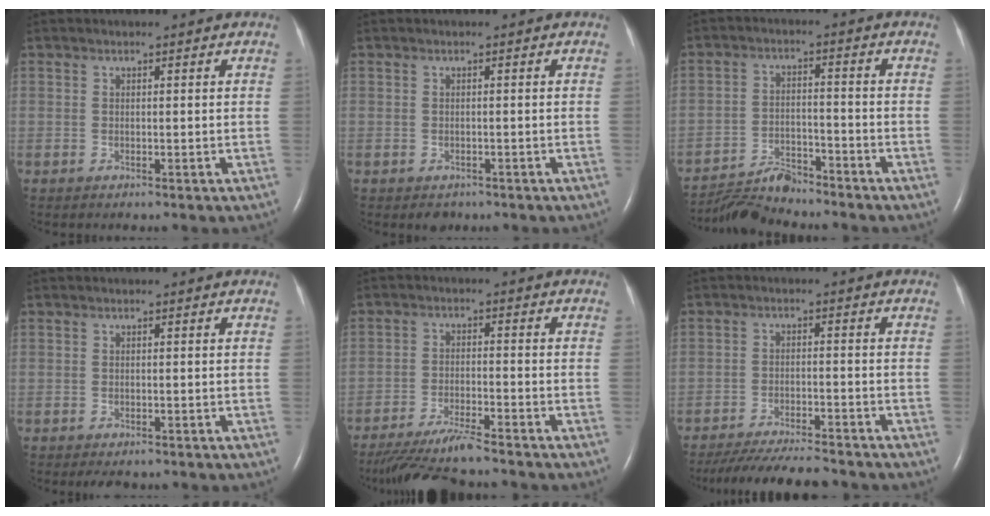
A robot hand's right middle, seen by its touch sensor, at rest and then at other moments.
{"total": 1.6, "force": [-1.1, 1.0, 0.5], "torque": [-0.007, 0.000, -0.008]}
{"total": 6.3, "force": [-6.3, 0.2, 0.2], "torque": [-0.012, -0.009, -0.112]}
{"total": 1.7, "force": [-1.3, 0.8, 0.8], "torque": [-0.012, -0.002, -0.013]}
{"total": 8.7, "force": [-7.9, -0.1, 3.8], "torque": [-0.065, -0.026, -0.134]}
{"total": 12.0, "force": [-11.1, 1.1, 4.6], "torque": [-0.074, -0.018, -0.164]}